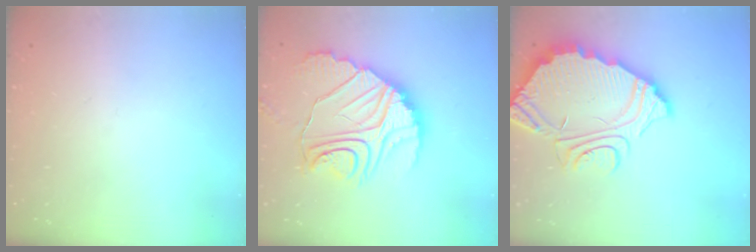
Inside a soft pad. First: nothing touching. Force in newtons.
{"total": 15.6, "press": 15.6, "slide": 1.0}
{"total": 11.2, "press": 11.2, "slide": 1.0}